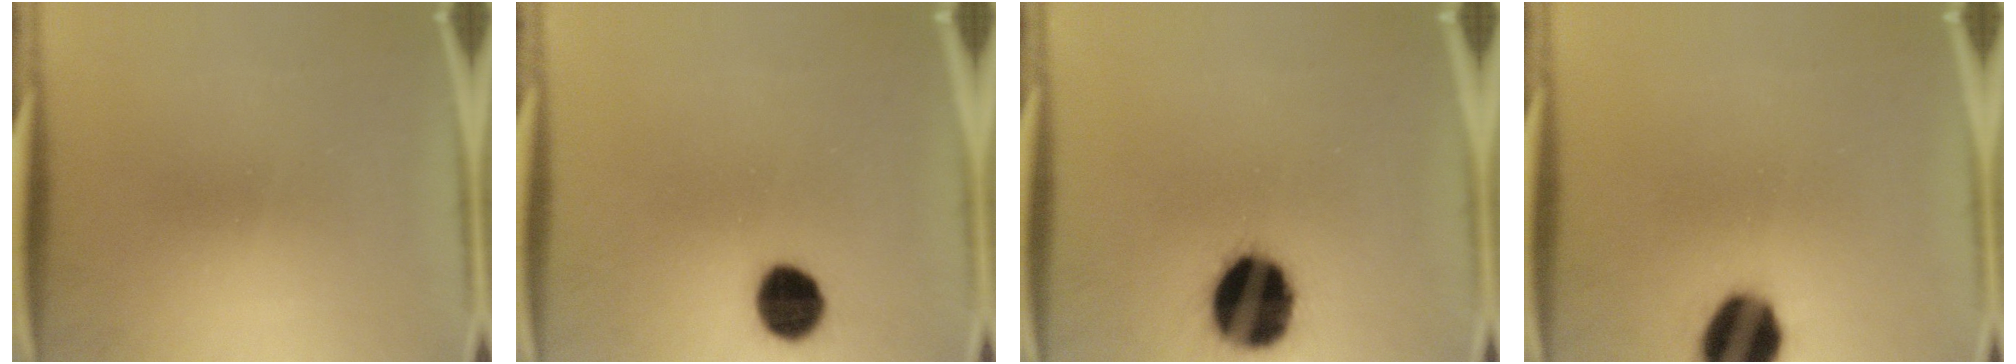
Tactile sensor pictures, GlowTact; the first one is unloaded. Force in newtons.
{"total": 8.9}
{"total": 18.5}
{"total": 13.3}